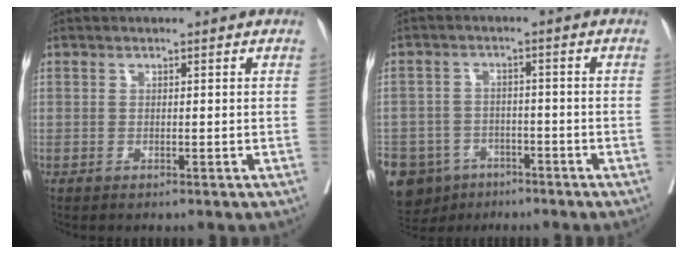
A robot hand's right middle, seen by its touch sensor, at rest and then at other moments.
{"total": 14.3, "force": [-8.7, 10.4, 4.6], "torque": [-0.132, 0.001, -0.123]}